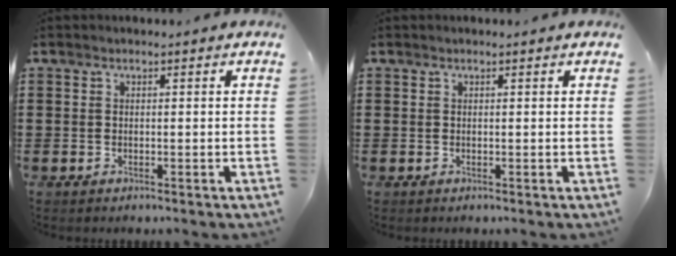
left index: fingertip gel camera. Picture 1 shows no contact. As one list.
[{"total": 0.0}]